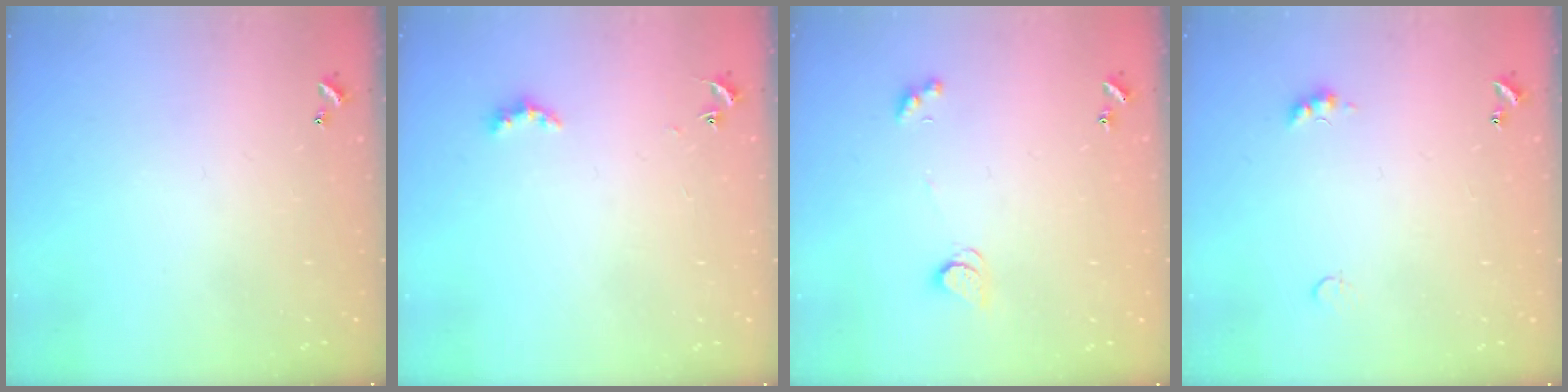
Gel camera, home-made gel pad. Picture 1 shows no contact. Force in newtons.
{"total": 3.1, "press": 3.0, "slide": 0.6}
{"total": 2.2, "press": 2.2, "slide": 0.4}
{"total": 3.6, "press": 3.6, "slide": 0.6}